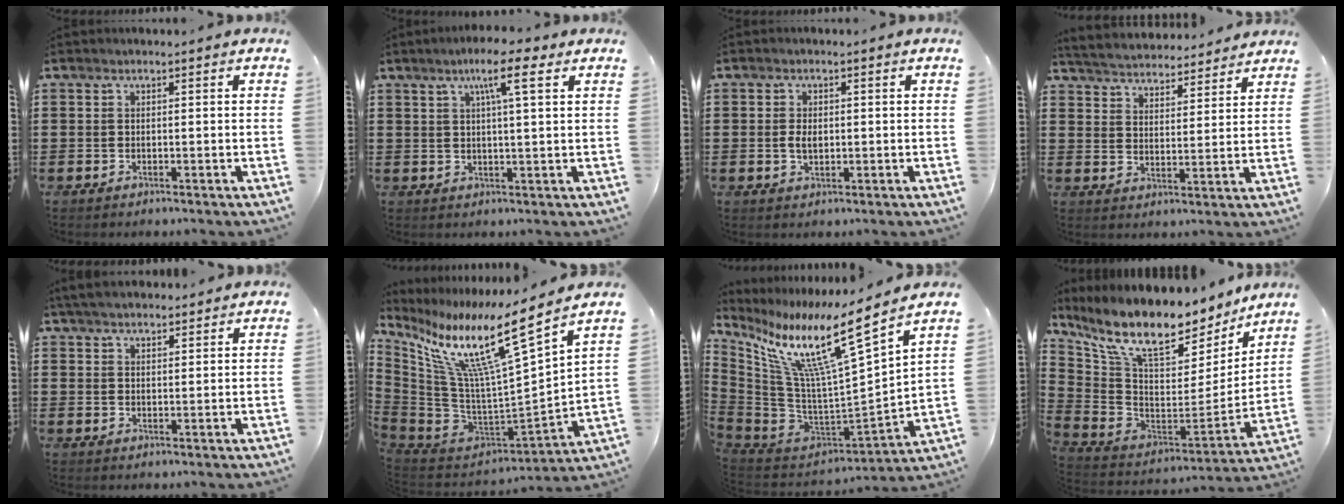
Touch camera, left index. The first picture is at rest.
{"total": 6.9, "force": [3.6, 0.8, 5.8], "torque": [-0.106, 0.002, 0.055]}
{"total": 2.5, "force": [0.0, 1.4, 2.0], "torque": [-0.042, 0.005, 0.000]}
{"total": 4.2, "force": [4.2, 0.2, -0.2], "torque": [-0.020, -0.029, 0.070]}
{"total": 4.1, "force": [3.8, 1.0, 1.3], "torque": [-0.035, -0.001, 0.072]}
{"total": 14.6, "force": [9.1, 1.4, 11.4], "torque": [-0.226, -0.069, 0.141]}
{"total": 14.3, "force": [8.9, 1.3, 11.1], "torque": [-0.222, -0.068, 0.139]}
{"total": 12.5, "force": [9.4, 3.9, 7.2], "torque": [-0.163, -0.069, 0.164]}